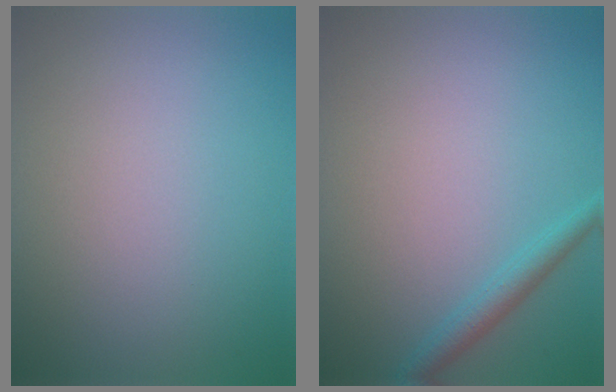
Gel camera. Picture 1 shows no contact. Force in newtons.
{"total": 1.8, "press": 1.8, "slide": 0.0}